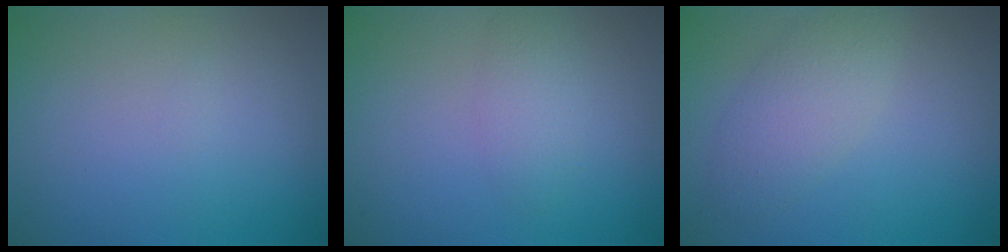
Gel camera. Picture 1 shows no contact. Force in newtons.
{"total": 1.9, "press": 1.9, "slide": 0.1}
{"total": 3.3, "press": 3.3, "slide": 0.3}